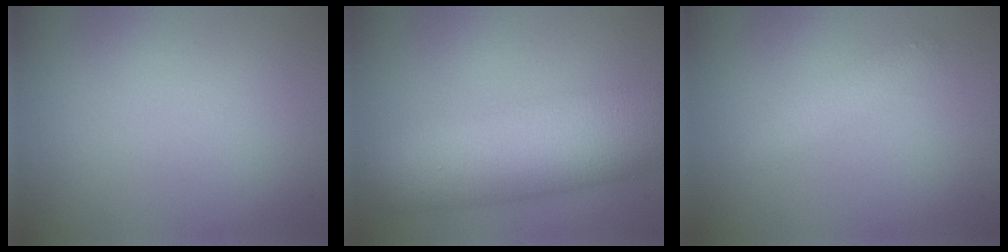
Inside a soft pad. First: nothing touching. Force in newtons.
{"total": 8.9, "press": 8.9, "slide": 0.2}
{"total": 1.5, "press": 1.5, "slide": 0.0}